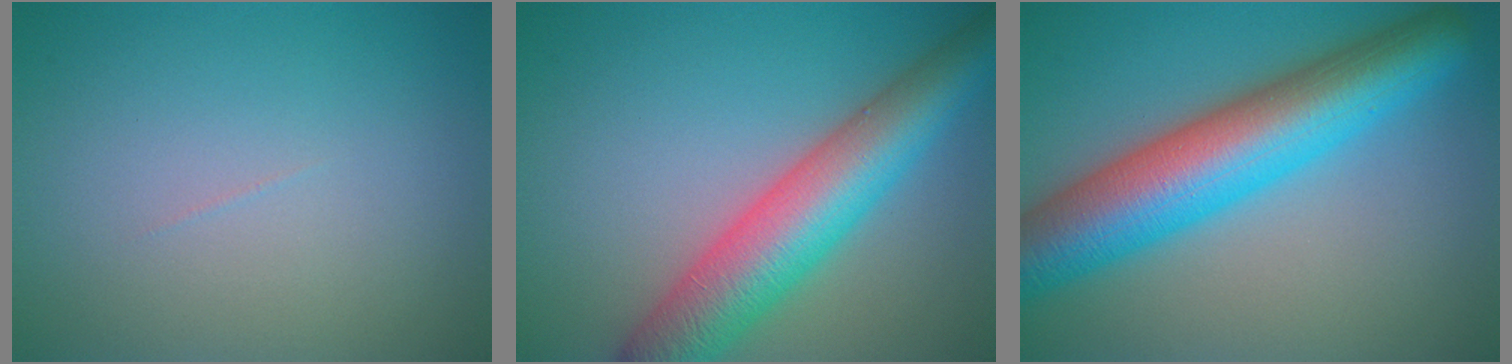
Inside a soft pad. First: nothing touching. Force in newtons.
{"total": 8.7, "press": 8.7, "slide": 0.2}
{"total": 11.0, "press": 11.0, "slide": 0.2}